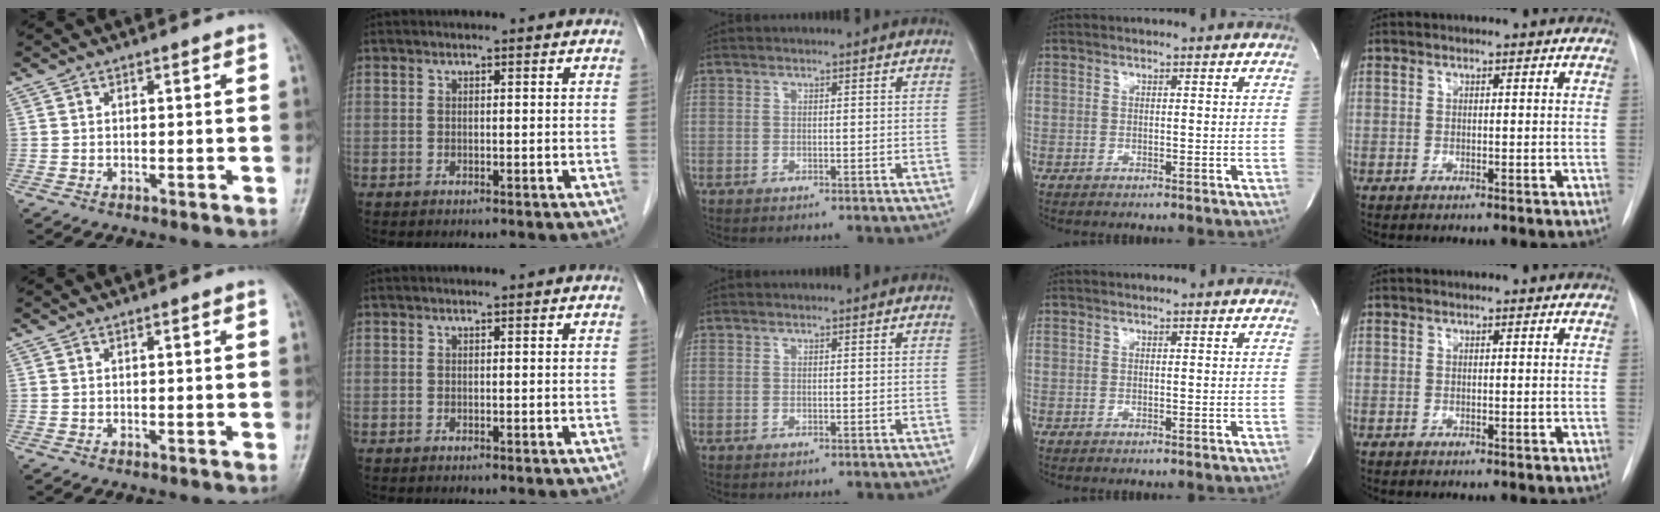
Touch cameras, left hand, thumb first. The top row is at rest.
{}